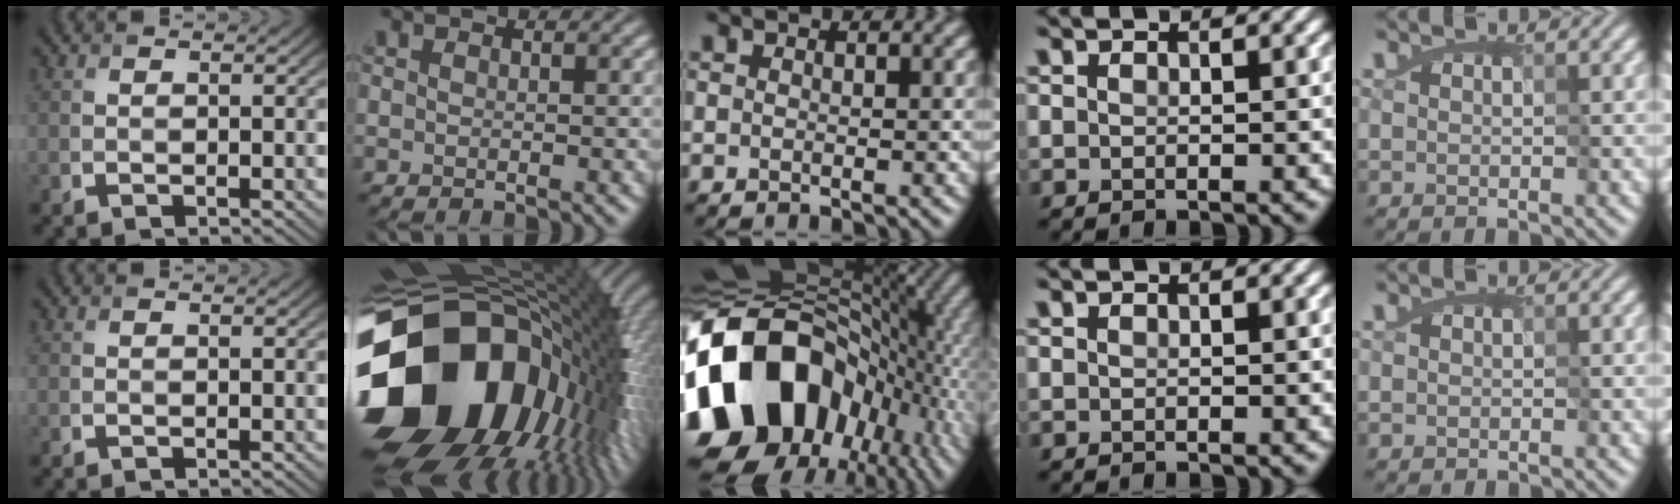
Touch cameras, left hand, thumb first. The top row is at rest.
{"index": {"total": 20.0, "force": [-3.6, 14.2, 13.6], "torque": [-0.287, -0.028, -0.047]}, "middle": {"total": 19.6, "force": [-3.7, 14.8, 12.2], "torque": [-0.273, -0.005, -0.061]}}